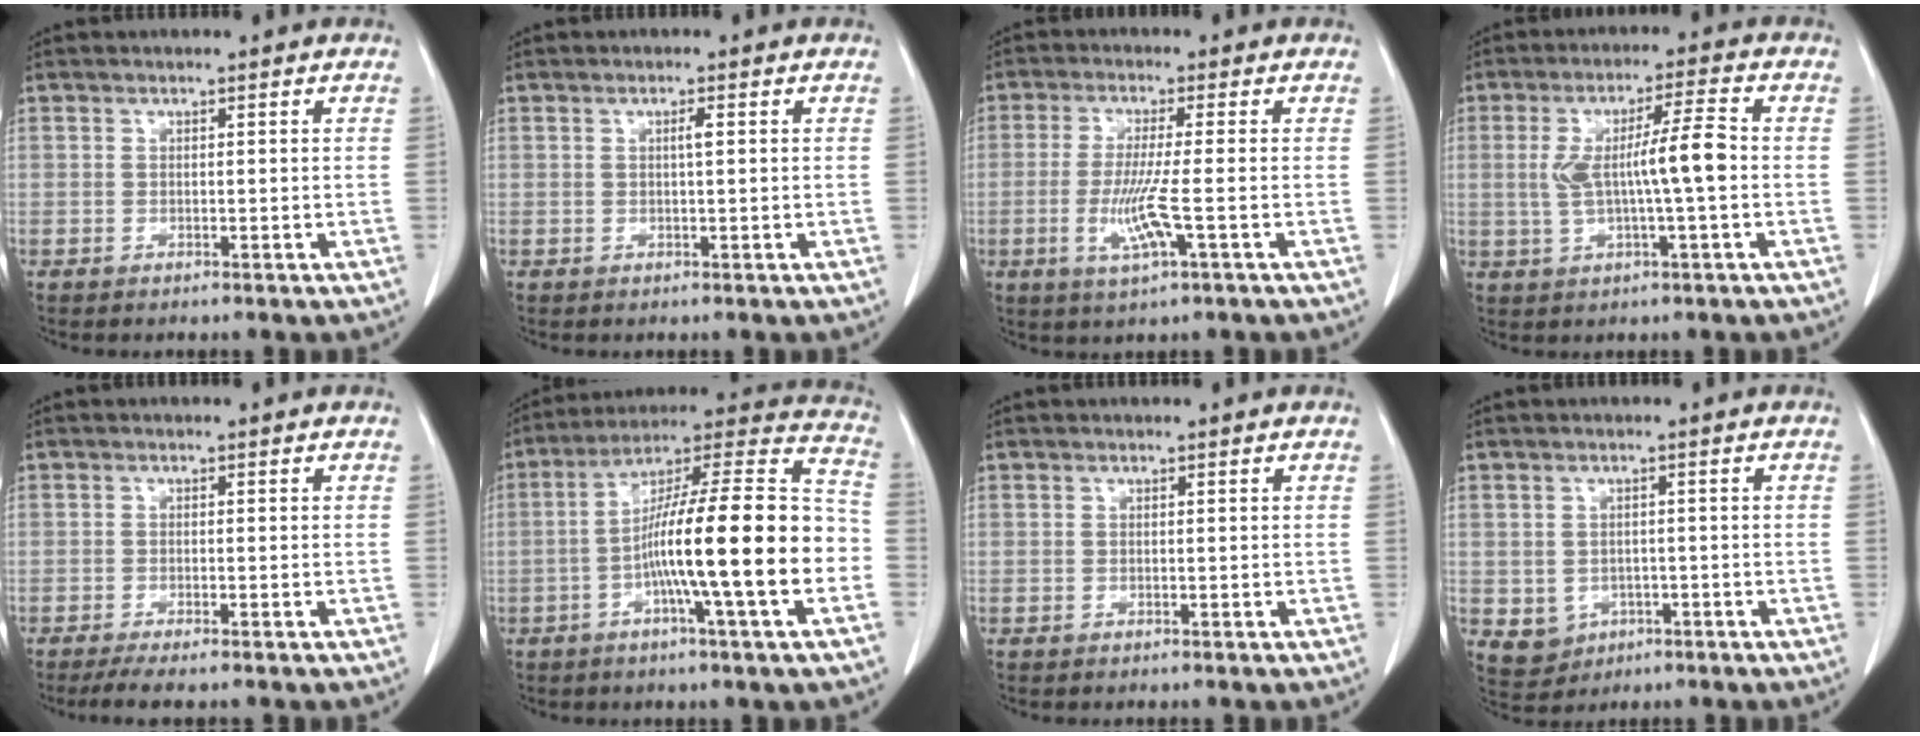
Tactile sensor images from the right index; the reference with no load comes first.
{"total": 1.1, "force": [0.2, 0.0, 1.1], "torque": [-0.021, 0.002, 0.003]}
{"total": 6.8, "force": [-1.7, -0.2, 6.5], "torque": [-0.134, -0.017, -0.034]}
{"total": 8.5, "force": [-0.2, 0.5, 8.5], "torque": [-0.157, 0.012, -0.005]}
{"total": 3.6, "force": [-2.8, 0.0, 2.2], "torque": [-0.034, -0.008, -0.047]}
{"total": 20.8, "force": [-4.5, 0.9, 20.3], "torque": [-0.300, 0.018, -0.076]}
{"total": 0.0}
{"total": 4.9, "force": [-1.4, 4.5, 1.3], "torque": [-0.018, 0.003, -0.008]}